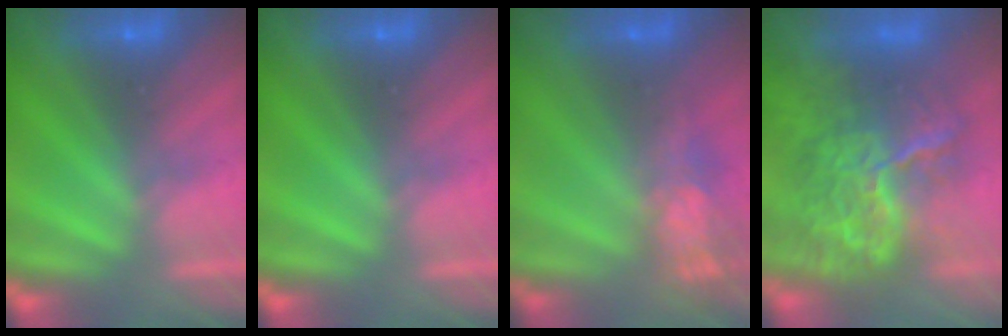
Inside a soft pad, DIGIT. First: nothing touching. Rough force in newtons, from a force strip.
{"total": 0.0}
{"total": 7.5}
{"total": 9.0}